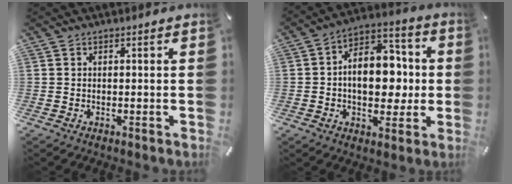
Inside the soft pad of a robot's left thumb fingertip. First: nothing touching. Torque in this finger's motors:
{"motor_torque": [1.92, 3.09, 0.99, -0.61, 0.20]}